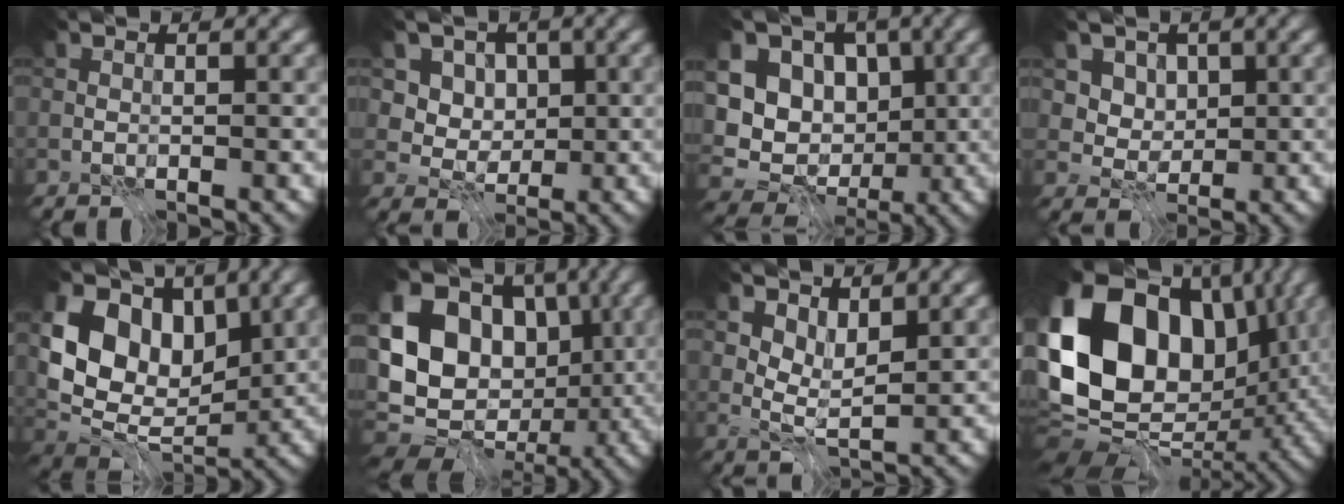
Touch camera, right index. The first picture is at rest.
{"total": 7.1, "force": [2.4, 5.9, 3.2], "torque": [-0.041, -0.004, 0.027]}
{"total": 10.4, "force": [1.1, 8.6, 5.8], "torque": [-0.075, 0.023, -0.006]}
{"total": 5.8, "force": [2.3, 4.7, 2.6], "torque": [-0.045, -0.008, 0.035]}
{"total": 10.7, "force": [2.5, 7.5, 7.2], "torque": [-0.136, 0.003, 0.032]}
{"total": 15.4, "force": [0.4, 11.6, 10.1], "torque": [-0.181, 0.013, 0.002]}
{"total": 2.1, "force": [1.2, 1.0, 1.4], "torque": [-0.030, -0.007, 0.022]}
{"total": 17.5, "force": [3.0, 12.4, 12.0], "torque": [-0.249, 0.028, 0.043]}